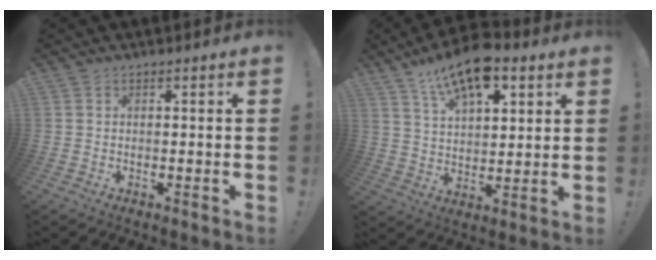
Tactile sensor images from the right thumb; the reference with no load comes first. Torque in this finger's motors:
{"motor_torque": [1.64, 1.86, 0.17, 0.24, 0.14]}